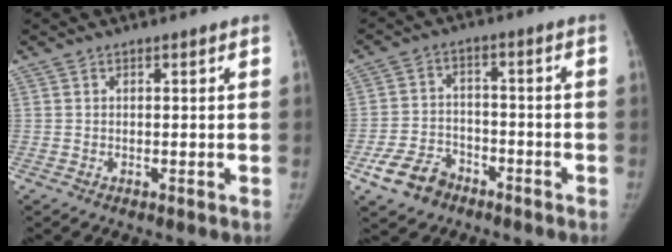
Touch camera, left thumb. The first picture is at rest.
{"total": 8.0, "force": [-5.0, 5.4, 3.2], "torque": [-0.048, 0.028, -0.089]}